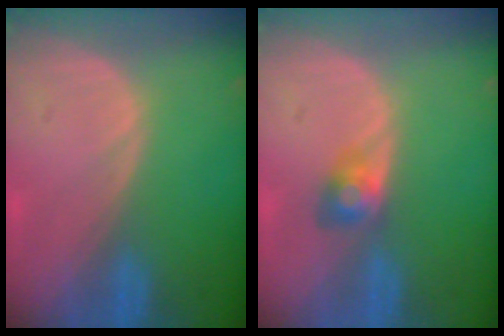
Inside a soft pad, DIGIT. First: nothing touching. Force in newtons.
{"total": 2.7, "press": 2.7, "slide": 0.0}